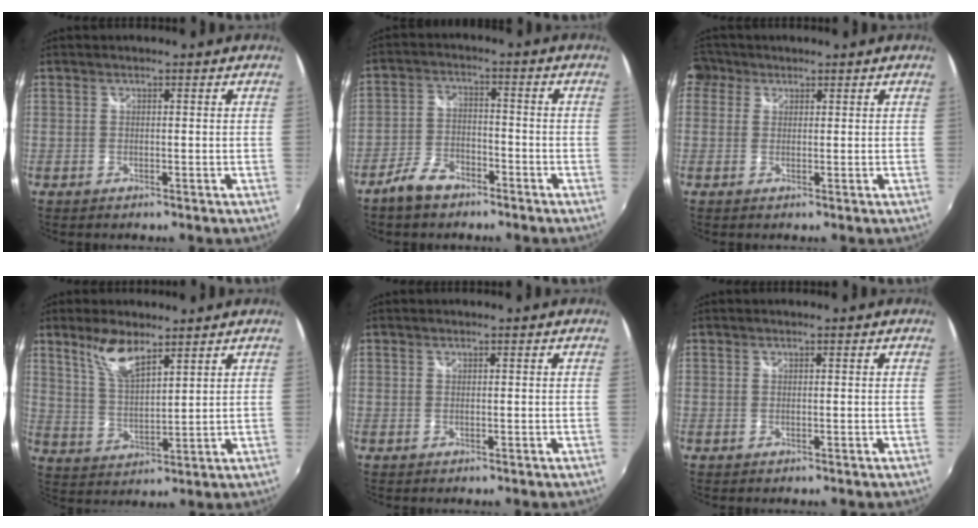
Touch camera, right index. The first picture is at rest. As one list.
[{"total": 6.9, "force": [-5.2, 3.3, 3.1], "torque": [-0.079, 0.008, -0.095]}, {"total": 5.0, "force": [0.9, 4.7, 1.6], "torque": [-0.042, 0.017, 0.002]}, {"total": 7.9, "force": [5.6, 2.4, 5.1], "torque": [-0.099, 0.003, 0.114]}, {"total": 0.0}, {"total": 0.0}]